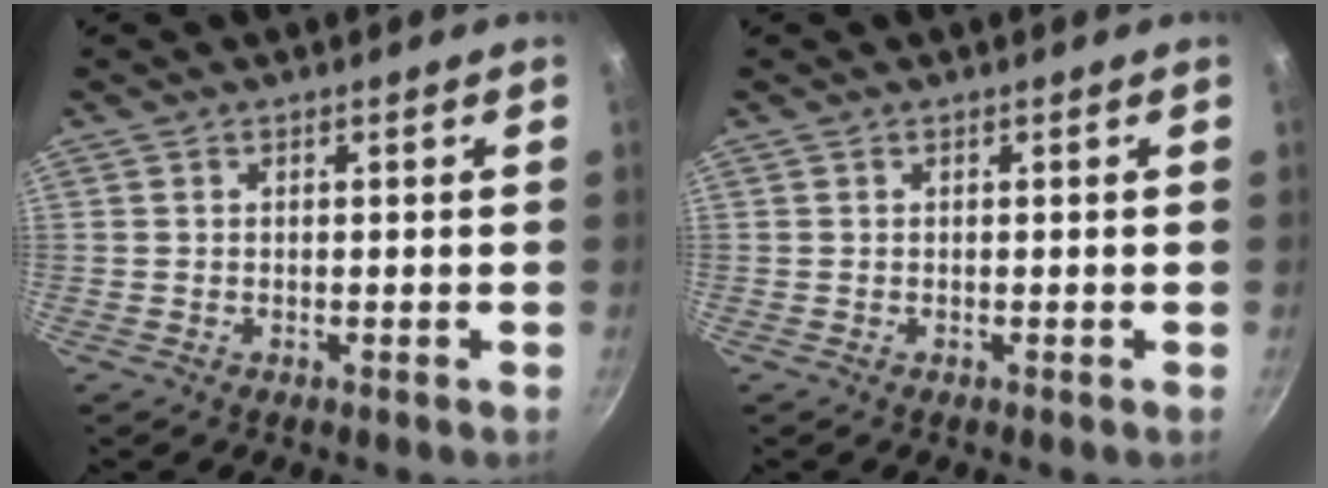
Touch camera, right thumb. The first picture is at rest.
{"total": 0.0}